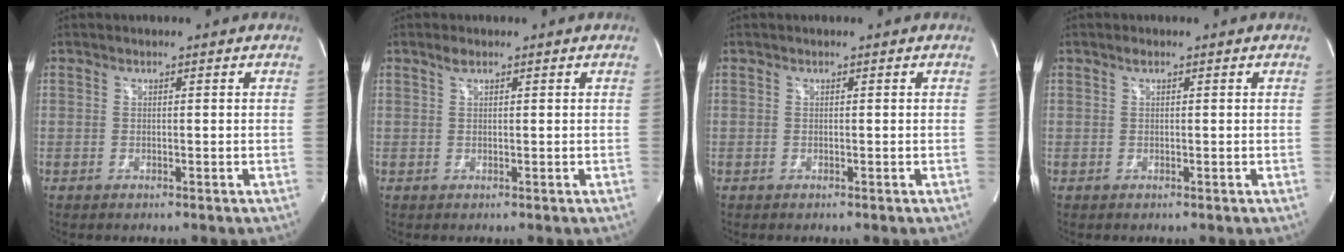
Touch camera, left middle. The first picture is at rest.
{"total": 1.2, "force": [0.8, 0.4, 0.7], "torque": [-0.018, 0.006, 0.018]}
{"total": 0.0}
{"total": 0.6, "force": [0.3, 0.1, 0.4], "torque": [-0.010, 0.004, 0.004]}